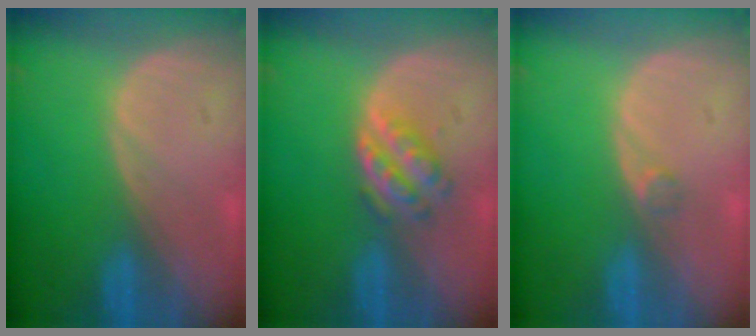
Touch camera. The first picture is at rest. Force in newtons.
{"total": 4.2, "press": 4.2, "slide": 0.1}
{"total": 1.2, "press": 1.0, "slide": 0.7}